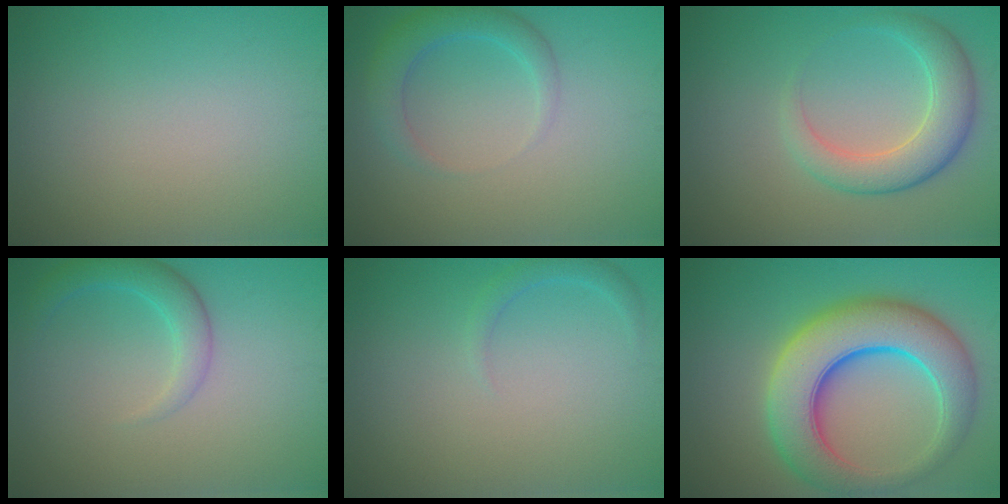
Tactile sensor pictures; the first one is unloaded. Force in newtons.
{"total": 2.9, "press": 2.9, "slide": 0.2}
{"total": 4.6, "press": 4.6, "slide": 0.3}
{"total": 2.7, "press": 2.7, "slide": 0.1}
{"total": 1.2, "press": 1.2, "slide": 0.1}
{"total": 9.9, "press": 9.9, "slide": 0.3}